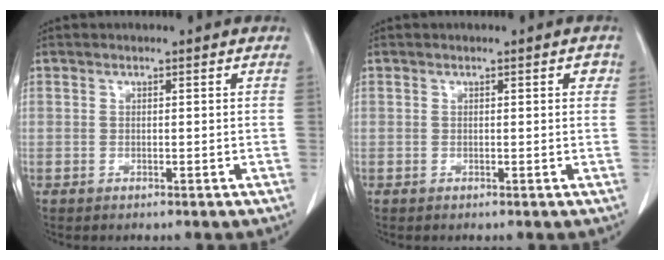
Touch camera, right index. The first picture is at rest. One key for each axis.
{"total": 1.0, "fx": 0.4, "fy": 0.4, "fz": 0.9, "tx": -0.006, "ty": 0.002, "tz": 0.001}